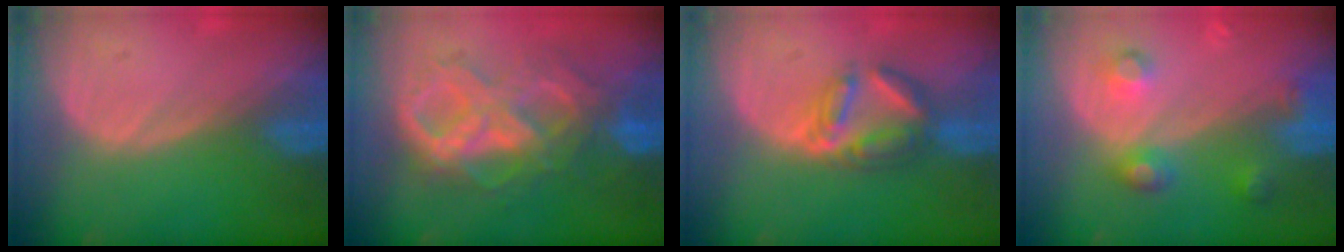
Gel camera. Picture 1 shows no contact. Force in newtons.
{"total": 10.5, "press": 10.4, "slide": 1.1}
{"total": 5.9, "press": 5.8, "slide": 1.4}
{"total": 5.1, "press": 5.1, "slide": 0.1}